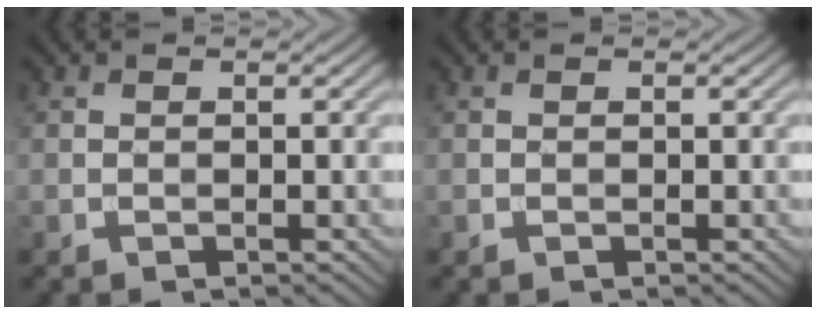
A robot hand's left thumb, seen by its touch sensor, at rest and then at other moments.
{"total": 0.0}